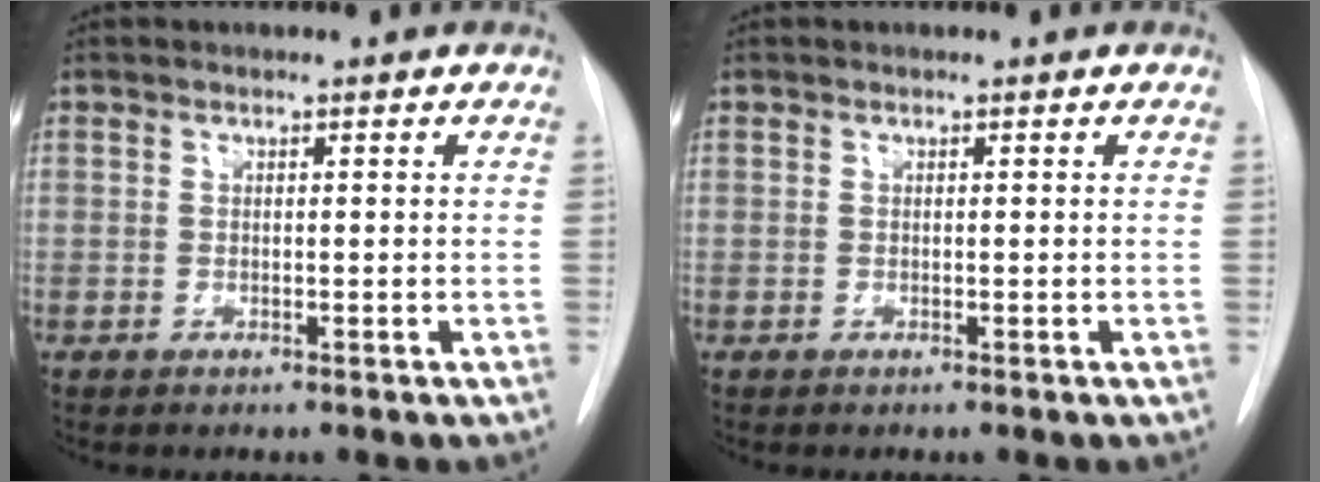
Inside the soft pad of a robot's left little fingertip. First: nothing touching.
{"total": 0.0}